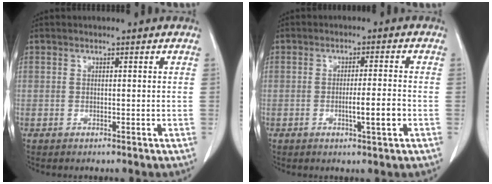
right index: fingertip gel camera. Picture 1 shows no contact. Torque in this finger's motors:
{"motor_torque": [0.54, -0.22, 0.33, 0.04]}